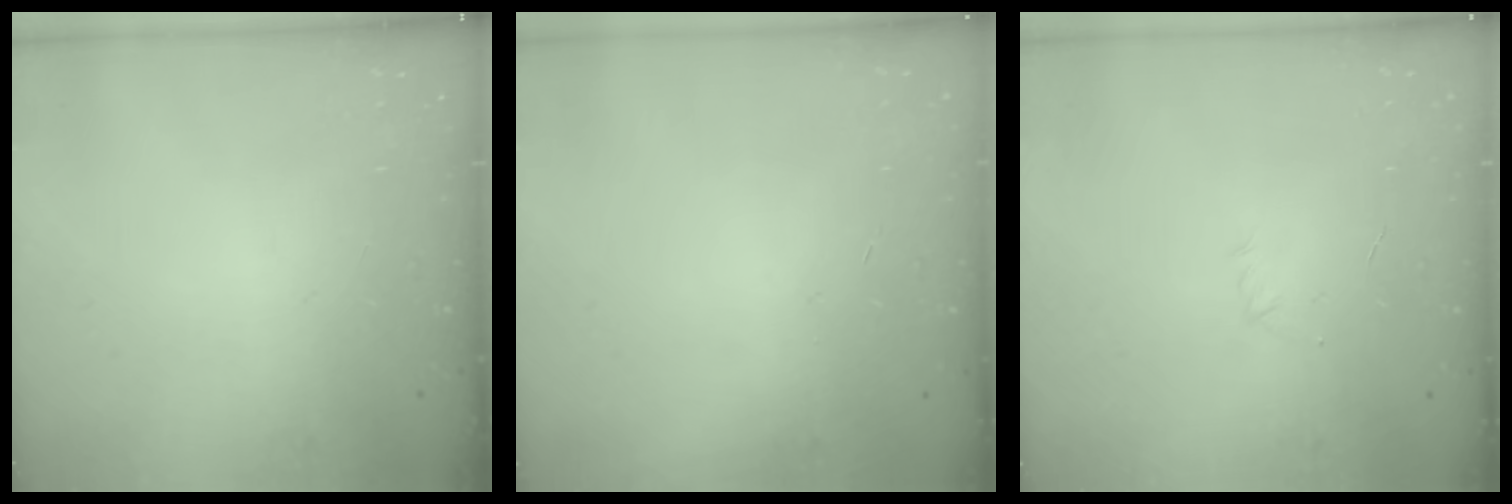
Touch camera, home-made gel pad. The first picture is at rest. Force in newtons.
{"total": 0.6, "press": 0.5, "slide": 0.2}
{"total": 2.9, "press": 2.8, "slide": 0.7}